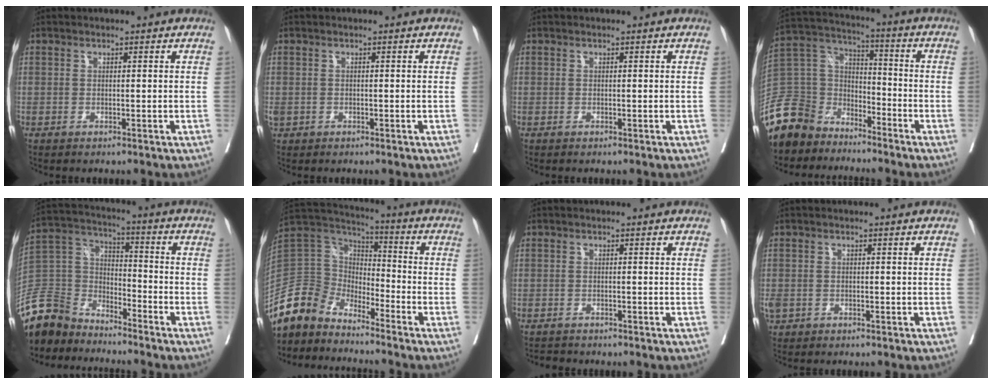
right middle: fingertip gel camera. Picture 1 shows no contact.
{"total": 1.5, "force": [-0.4, 1.2, 0.8], "torque": [-0.024, 0.003, -0.003]}
{"total": 0.0}
{"total": 16.1, "force": [-13.1, 8.5, 4.0], "torque": [-0.110, 0.031, -0.250]}
{"total": 13.0, "force": [-11.6, 5.1, 2.8], "torque": [-0.067, 0.019, -0.231]}
{"total": 12.1, "force": [-11.0, 4.6, 2.5], "torque": [-0.065, 0.036, -0.224]}
{"total": 1.4, "force": [-1.3, 0.4, -0.1], "torque": [-0.004, -0.005, -0.022]}
{"total": 2.4, "force": [-0.9, 1.8, 1.2], "torque": [-0.036, 0.000, -0.012]}